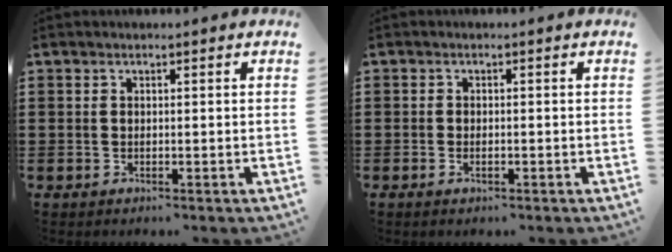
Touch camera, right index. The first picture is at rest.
{"total": 1.1, "force": [-0.5, 0.4, 0.9], "torque": [-0.019, -0.004, -0.009]}